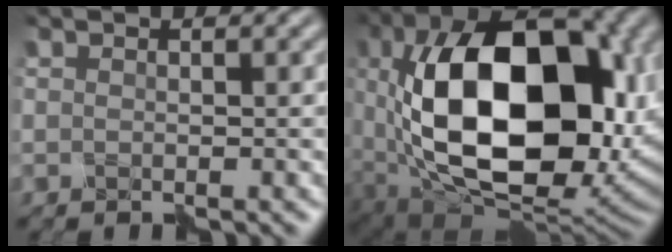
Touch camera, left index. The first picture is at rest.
{"total": 19.1, "force": [1.1, 11.4, 15.2], "torque": [-0.274, -0.015, 0.028]}